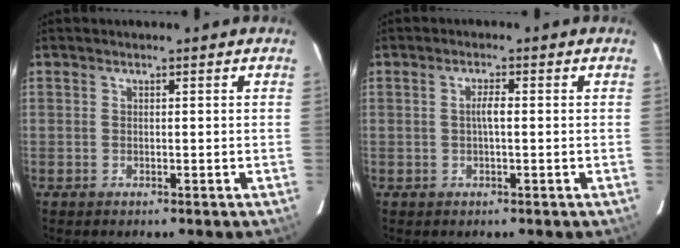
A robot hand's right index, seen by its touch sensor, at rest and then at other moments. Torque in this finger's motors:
{"motor_torque": [0.27, -0.06, 0.22, 0.06]}